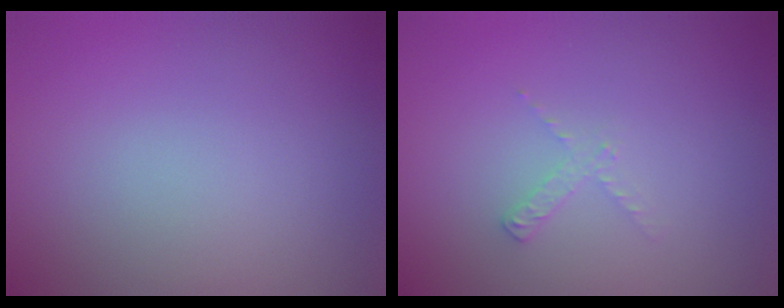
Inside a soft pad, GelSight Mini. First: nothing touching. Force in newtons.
{"total": 1.1, "press": 1.1, "slide": 0.2}